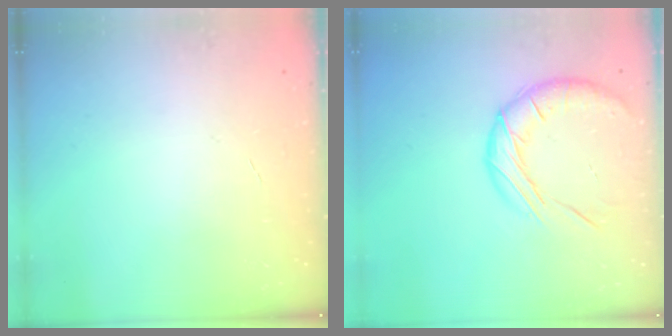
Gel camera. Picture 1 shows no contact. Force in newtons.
{"total": 13.6, "press": 13.6, "slide": 1.1}